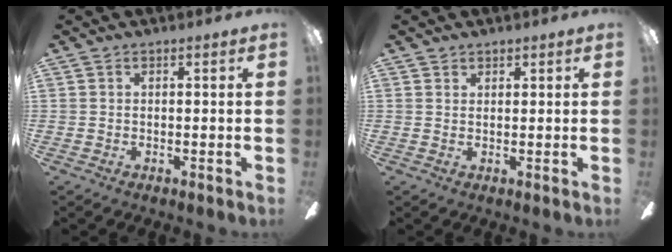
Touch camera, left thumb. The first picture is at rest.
{"total": 1.2, "force": [1.1, 0.5, 0.0], "torque": [-0.001, -0.001, 0.022]}